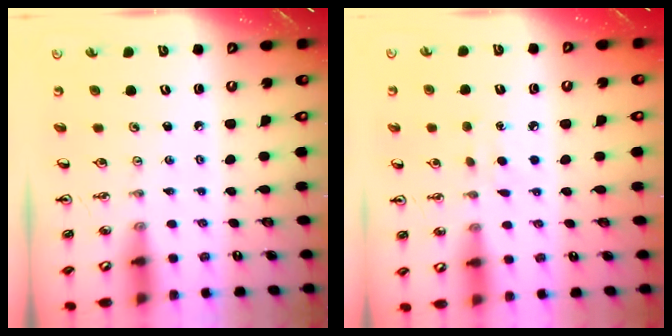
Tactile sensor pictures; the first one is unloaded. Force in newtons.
{"total": 5.8, "press": 5.8, "slide": 0.6}